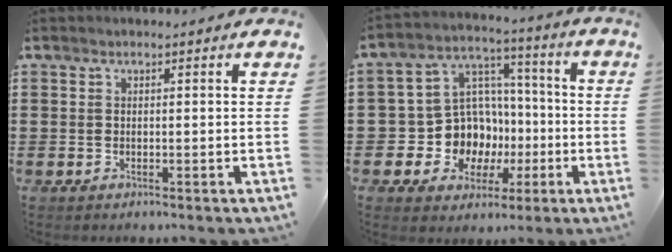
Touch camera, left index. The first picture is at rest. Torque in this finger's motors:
{"motor_torque": [0.91, -0.07, 0.35, 0.10]}